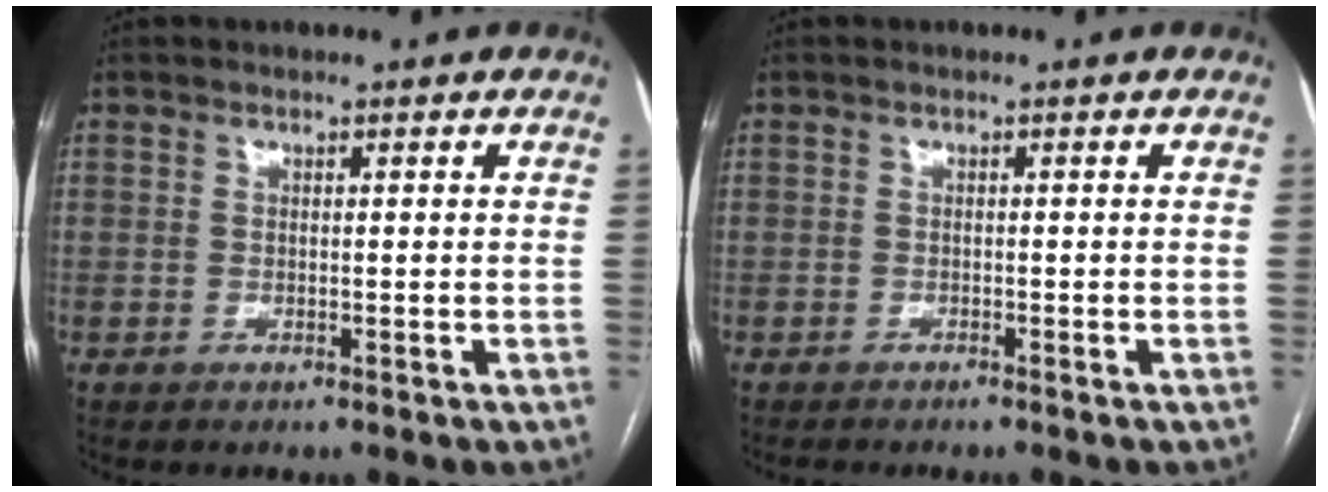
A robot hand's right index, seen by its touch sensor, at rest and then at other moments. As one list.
[{"total": 1.5, "force": [-1.4, 0.0, 0.5], "torque": [-0.009, -0.002, -0.020]}]